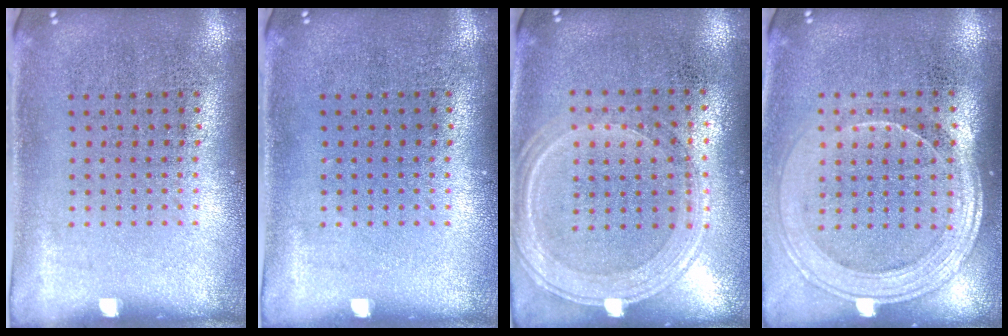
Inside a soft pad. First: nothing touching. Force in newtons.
{"total": 0.0}
{"total": 1.3, "press": 1.2, "slide": 0.5}
{"total": 1.9, "press": 1.7, "slide": 0.8}